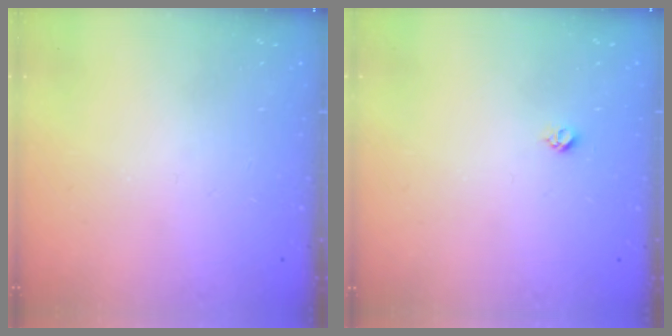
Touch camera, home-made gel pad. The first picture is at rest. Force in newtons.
{"total": 3.3, "press": 3.3, "slide": 0.5}